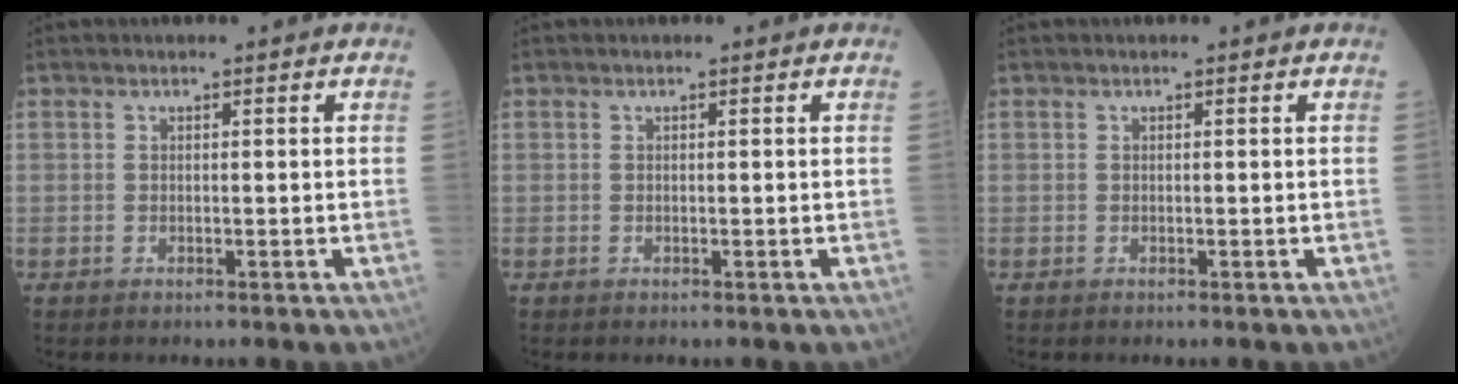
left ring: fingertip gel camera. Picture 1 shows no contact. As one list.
[{"total": 0.0}, {"total": 0.0}]